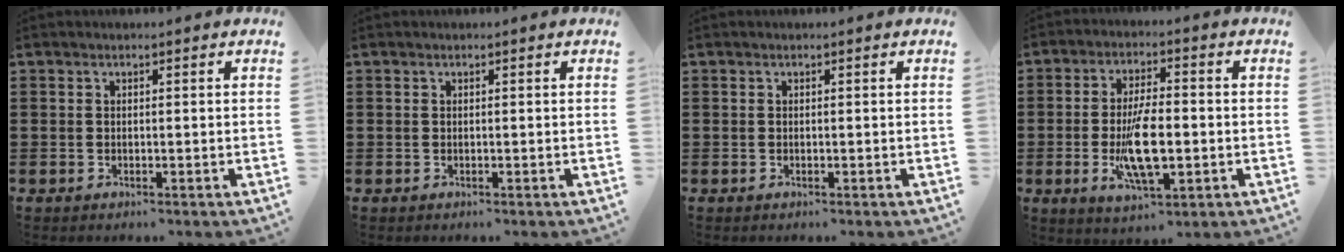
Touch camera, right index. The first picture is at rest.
{"total": 0.0}
{"total": 0.0}
{"total": 9.8, "force": [-1.8, 3.7, 8.9], "torque": [-0.172, -0.012, -0.033]}